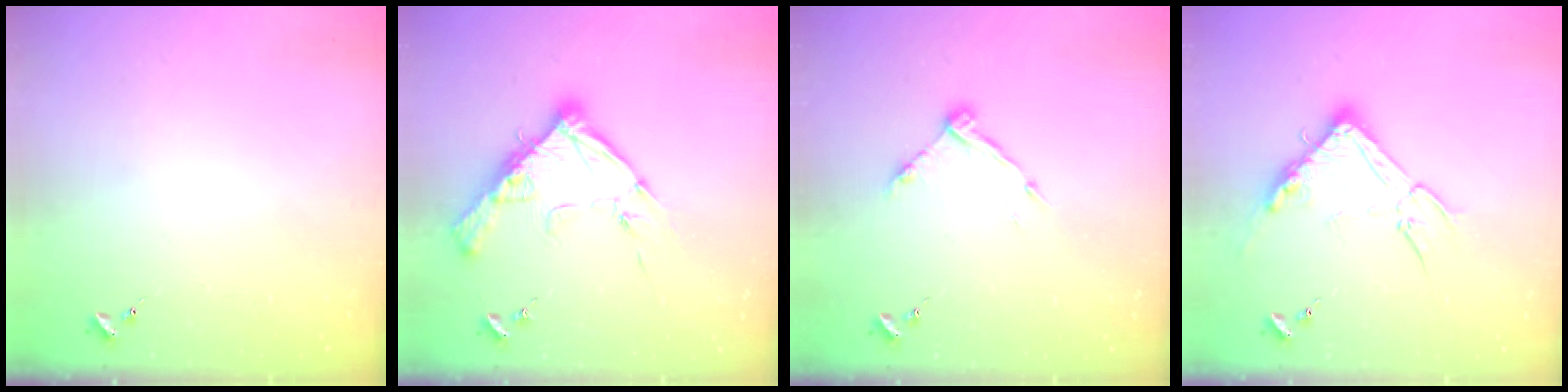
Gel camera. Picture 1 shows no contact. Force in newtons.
{"total": 16.4, "press": 16.3, "slide": 1.4}
{"total": 8.7, "press": 8.7, "slide": 0.5}
{"total": 15.2, "press": 15.2, "slide": 0.6}